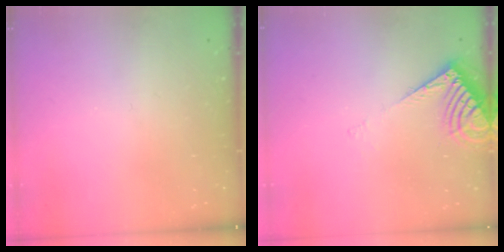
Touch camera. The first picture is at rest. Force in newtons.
{"total": 7.1, "press": 7.1, "slide": 0.5}